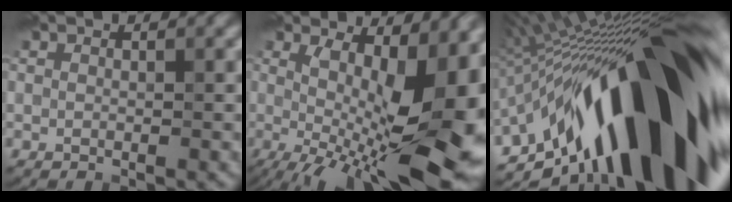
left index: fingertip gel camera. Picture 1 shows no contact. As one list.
[{"total": 16.6, "force": [-1.1, 5.8, 15.5], "torque": [-0.186, 0.001, -0.008]}, {"total": 21.1, "force": [-6.3, 7.4, 18.7], "torque": [-0.274, 0.017, -0.120]}]